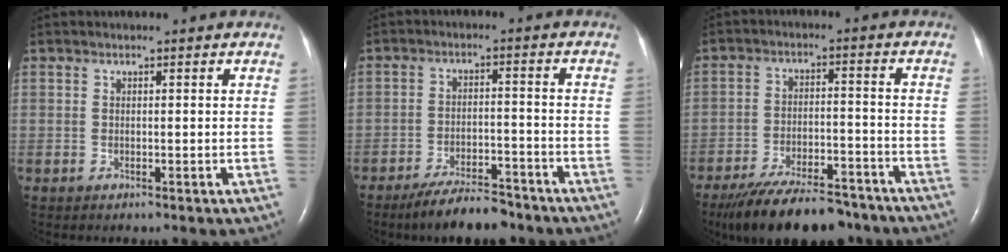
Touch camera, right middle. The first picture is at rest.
{"total": 8.2, "force": [-6.9, 2.1, 4.0], "torque": [-0.069, -0.011, -0.118]}
{"total": 16.3, "force": [-13.5, 4.6, 7.7], "torque": [-0.128, -0.007, -0.208]}